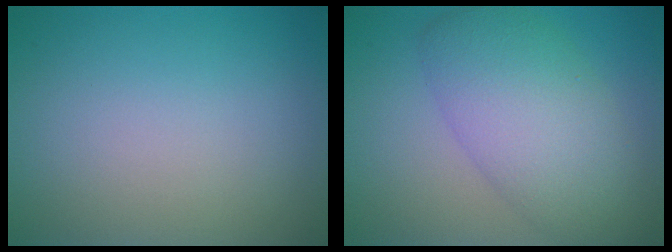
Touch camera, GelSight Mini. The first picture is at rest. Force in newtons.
{"total": 7.4, "press": 7.3, "slide": 0.3}